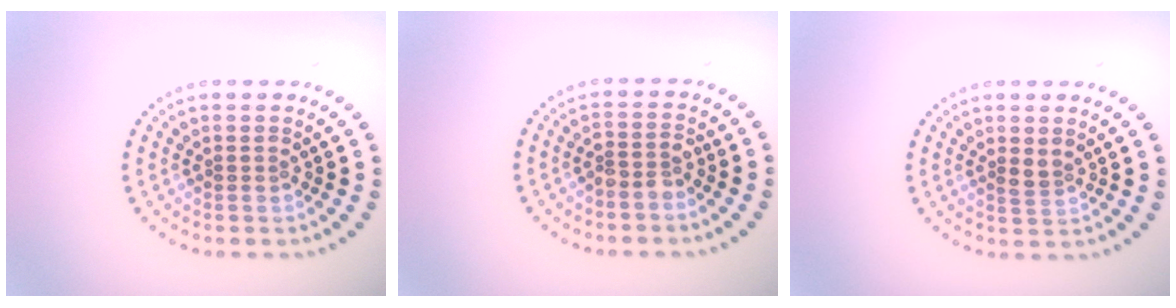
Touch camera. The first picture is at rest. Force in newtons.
{"total": 1.8, "press": 1.6, "slide": 1.0}
{"total": 1.0, "press": 0.9, "slide": 0.6}